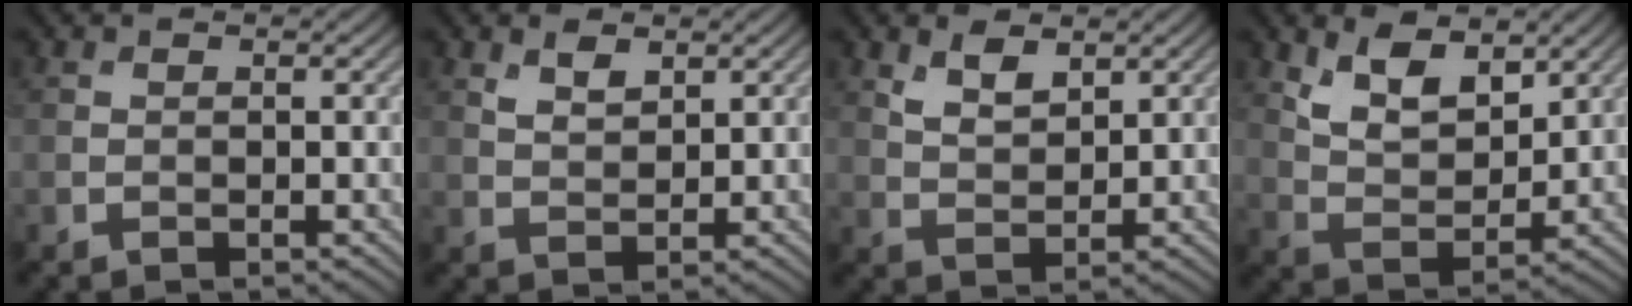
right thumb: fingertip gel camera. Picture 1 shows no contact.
{"total": 2.6, "force": [1.7, 1.1, 1.5], "torque": [-0.033, -0.004, 0.037]}
{"total": 3.7, "force": [2.4, 1.6, 2.2], "torque": [-0.049, -0.007, 0.052]}
{"total": 7.3, "force": [4.3, 3.5, 4.6], "torque": [-0.098, -0.011, 0.081]}